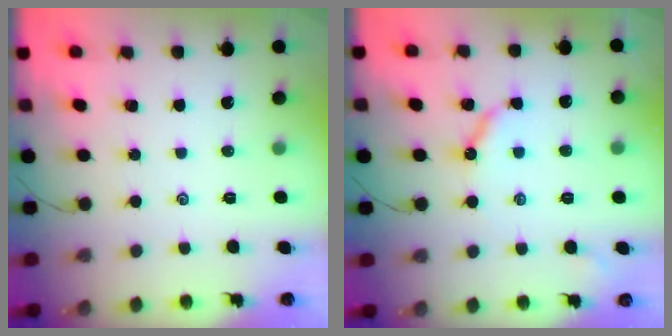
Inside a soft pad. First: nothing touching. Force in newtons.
{"total": 5.4, "press": 5.4, "slide": 0.2}